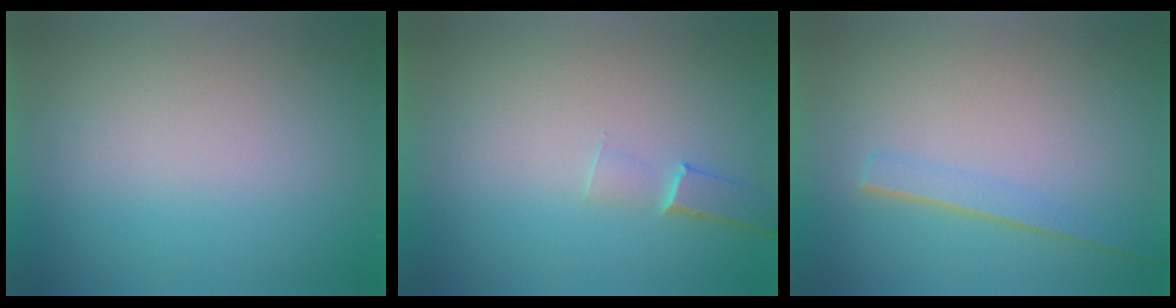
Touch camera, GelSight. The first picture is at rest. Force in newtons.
{"total": 1.1}
{"total": 1.4}